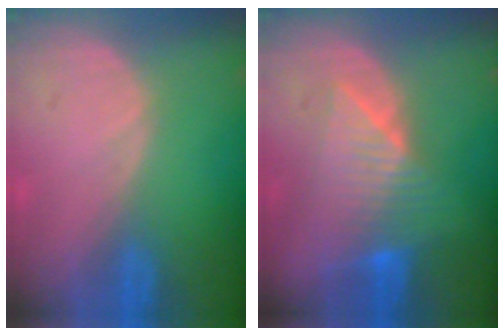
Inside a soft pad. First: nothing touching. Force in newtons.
{"total": 7.4, "press": 7.2, "slide": 1.6}